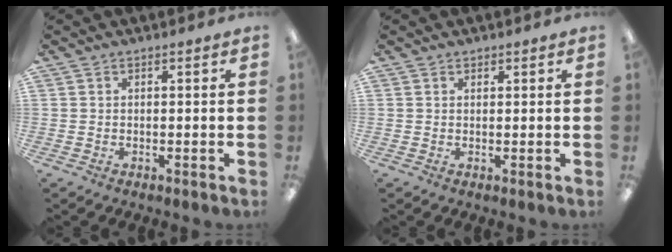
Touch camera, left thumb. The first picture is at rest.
{"total": 1.0, "force": [0.9, 0.5, 0.0], "torque": [-0.001, 0.000, 0.017]}